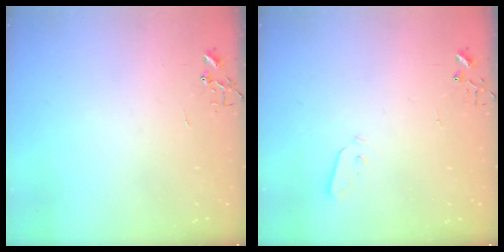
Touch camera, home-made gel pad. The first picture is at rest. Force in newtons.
{"total": 2.5, "press": 2.5, "slide": 0.4}